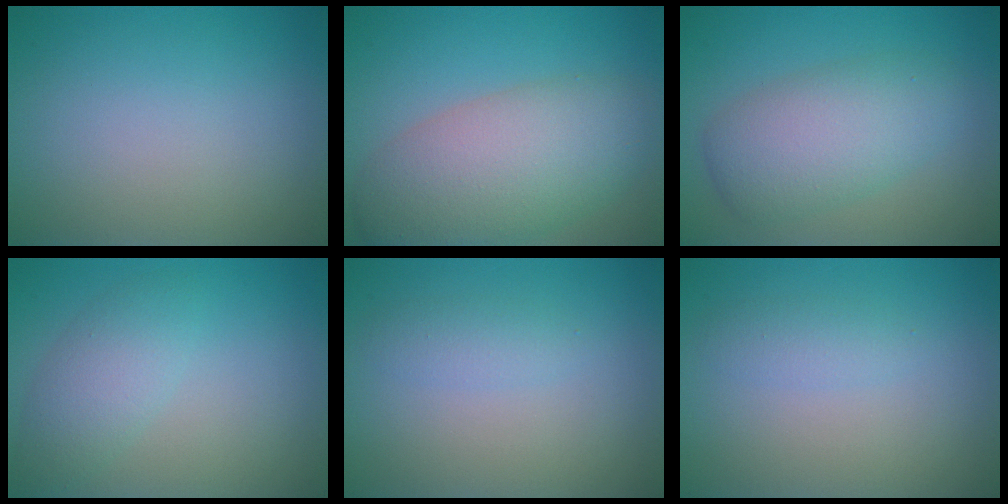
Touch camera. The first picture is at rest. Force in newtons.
{"total": 8.2, "press": 8.2, "slide": 0.5}
{"total": 5.7, "press": 5.7, "slide": 0.1}
{"total": 3.1, "press": 3.1, "slide": 0.1}
{"total": 1.4, "press": 1.4, "slide": 0.1}
{"total": 1.4, "press": 1.4, "slide": 0.1}